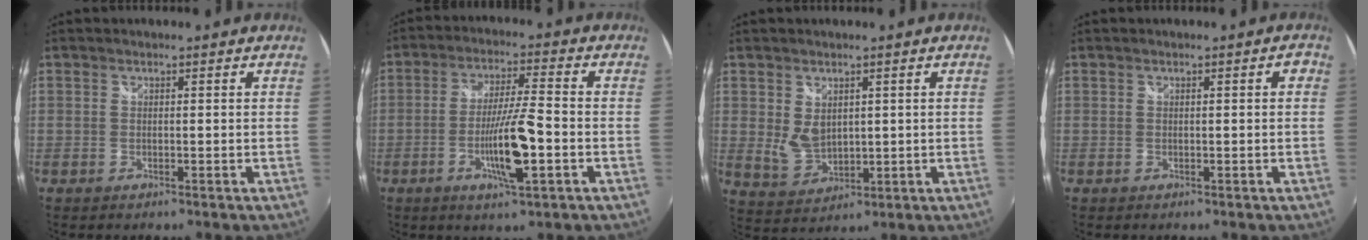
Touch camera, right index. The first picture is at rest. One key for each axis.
{"total": 10.3, "fx": -3.4, "fy": 0.8, "fz": 9.7, "tx": -0.179, "ty": -0.009, "tz": -0.063}
{"total": 5.5, "fx": 1.4, "fy": 3.9, "fz": 3.5, "tx": -0.060, "ty": -0.005, "tz": 0.038}
{"total": 1.8, "fx": 0.2, "fy": 0.4, "fz": 1.8, "tx": -0.022, "ty": 0.006, "tz": 0.002}